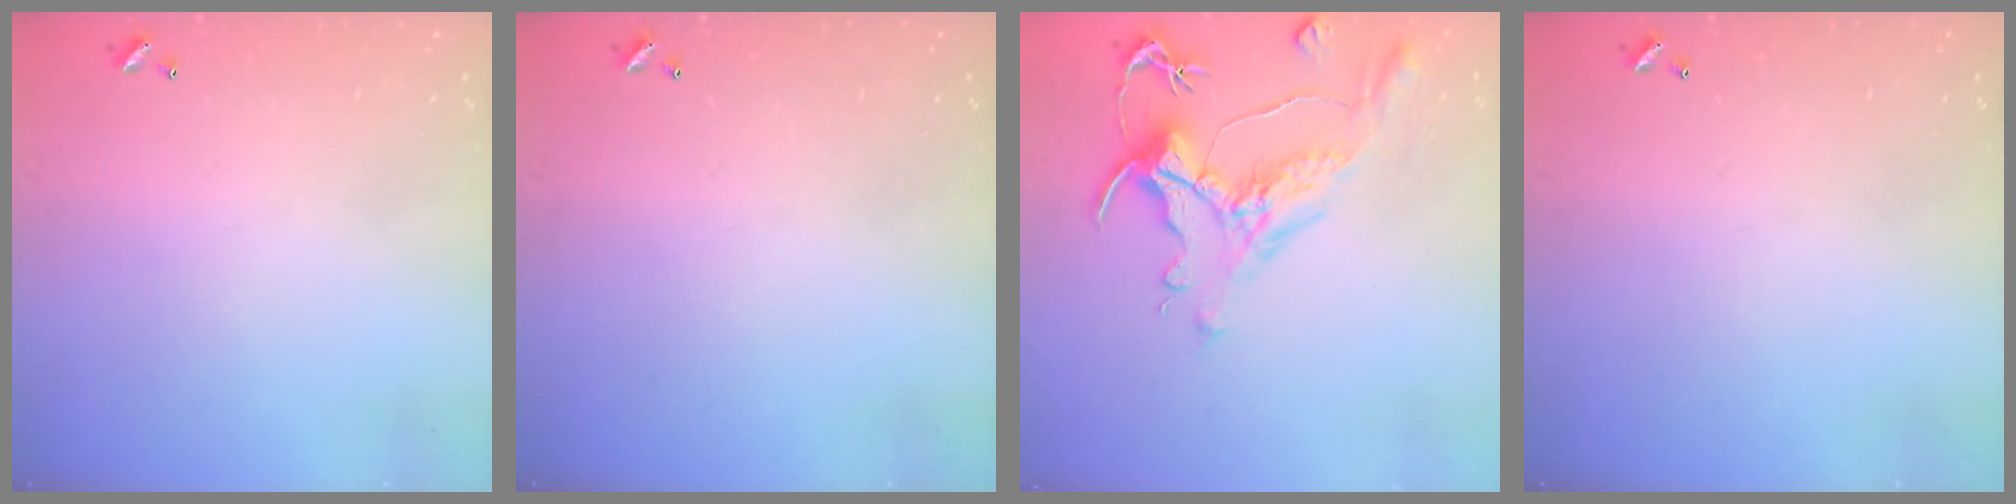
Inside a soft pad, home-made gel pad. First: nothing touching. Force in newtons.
{"total": 0.0}
{"total": 1.5, "press": 0.4, "slide": 1.5}
{"total": 0.0}